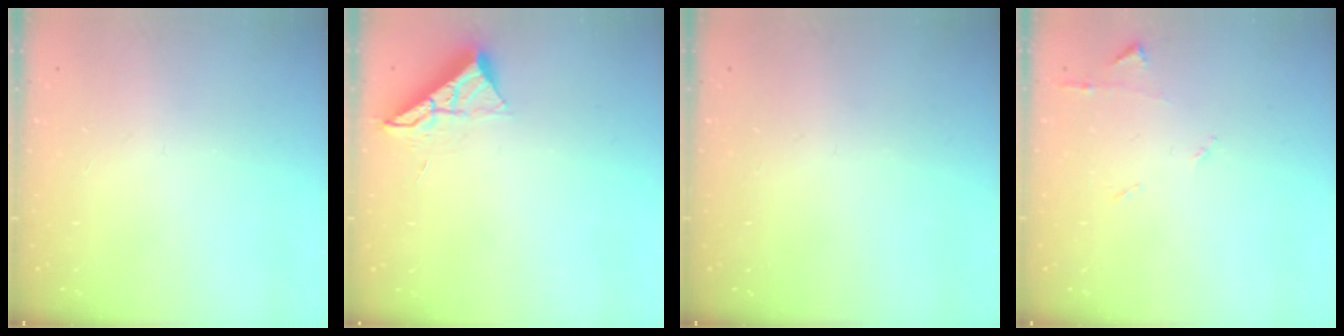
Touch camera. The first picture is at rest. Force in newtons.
{"total": 7.1, "press": 7.1, "slide": 0.4}
{"total": 0.0}
{"total": 5.6, "press": 5.6, "slide": 0.8}